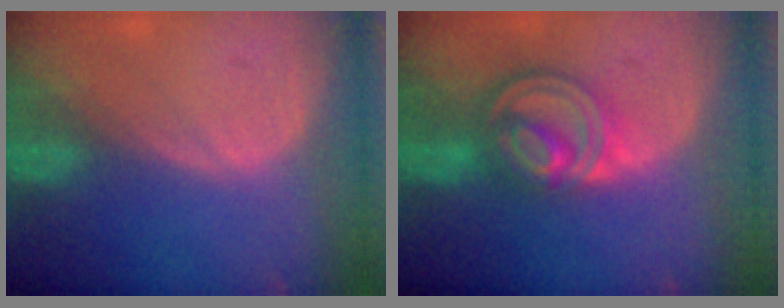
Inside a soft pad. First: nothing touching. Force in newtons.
{"total": 8.3, "press": 7.0, "slide": 4.5}